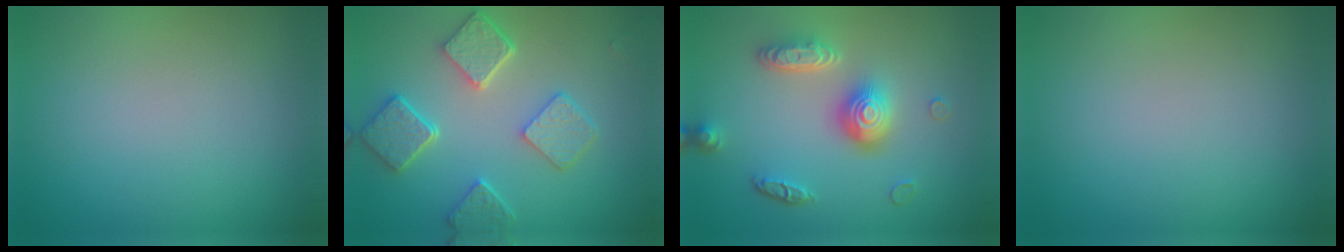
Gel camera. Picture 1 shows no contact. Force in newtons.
{"total": 5.4, "press": 4.3, "slide": 3.2}
{"total": 4.7, "press": 3.7, "slide": 3.0}
{"total": 0.0}